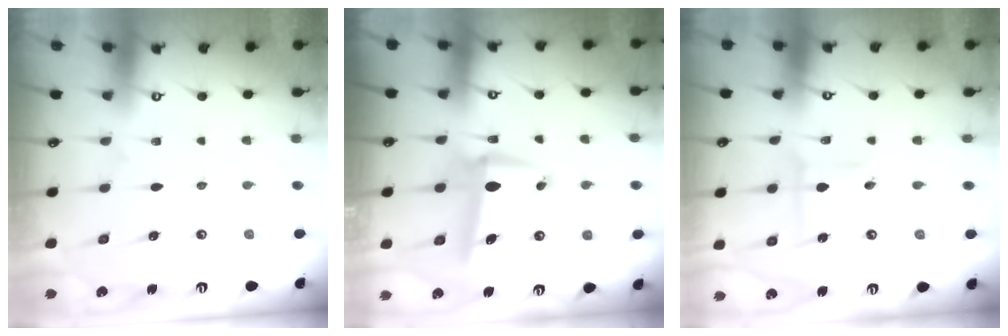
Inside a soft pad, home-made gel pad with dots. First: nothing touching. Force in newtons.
{"total": 7.5, "press": 7.4, "slide": 1.0}
{"total": 3.3, "press": 3.2, "slide": 0.4}